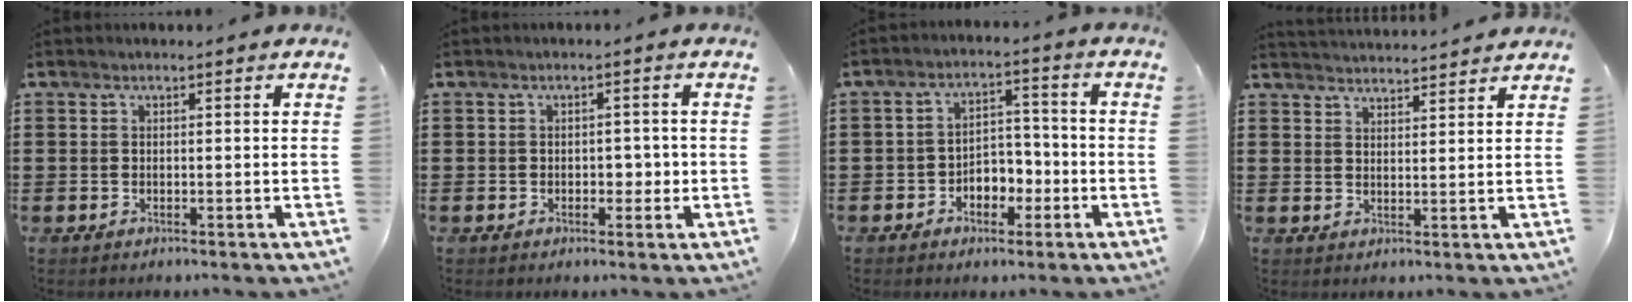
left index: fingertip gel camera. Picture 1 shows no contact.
{"total": 2.6, "force": [-0.3, 1.7, 2.0], "torque": [-0.030, 0.002, -0.011]}
{"total": 4.2, "force": [-2.5, 2.8, 1.9], "torque": [-0.039, 0.012, -0.051]}
{"total": 2.9, "force": [2.8, -0.3, -0.2], "torque": [-0.005, -0.013, 0.053]}